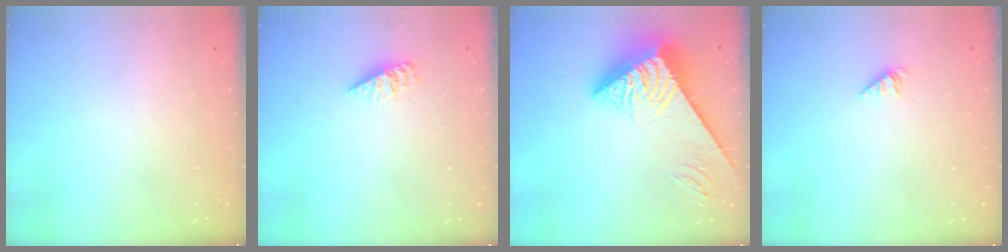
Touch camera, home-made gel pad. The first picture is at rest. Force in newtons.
{"total": 3.0, "press": 3.0, "slide": 0.2}
{"total": 7.3, "press": 7.3, "slide": 0.9}
{"total": 1.9, "press": 1.9, "slide": 0.4}